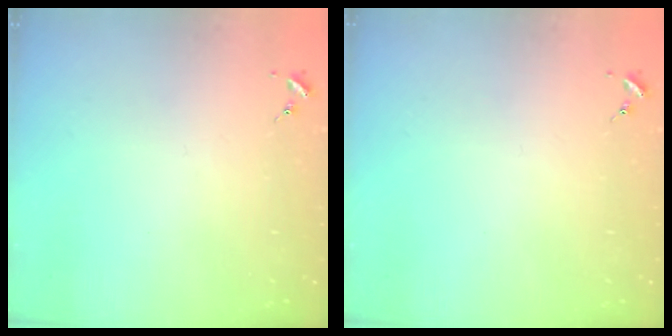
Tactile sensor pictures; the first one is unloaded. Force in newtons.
{"total": 0.0}